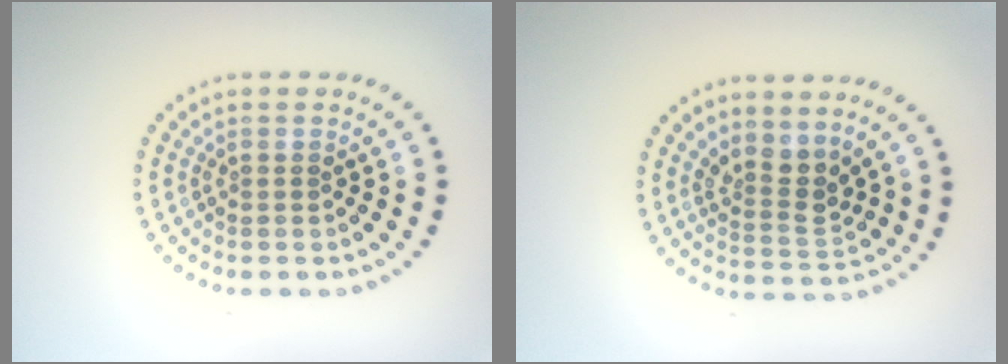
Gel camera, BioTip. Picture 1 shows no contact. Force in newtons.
{"total": 2.6, "press": 2.0, "slide": 1.8}